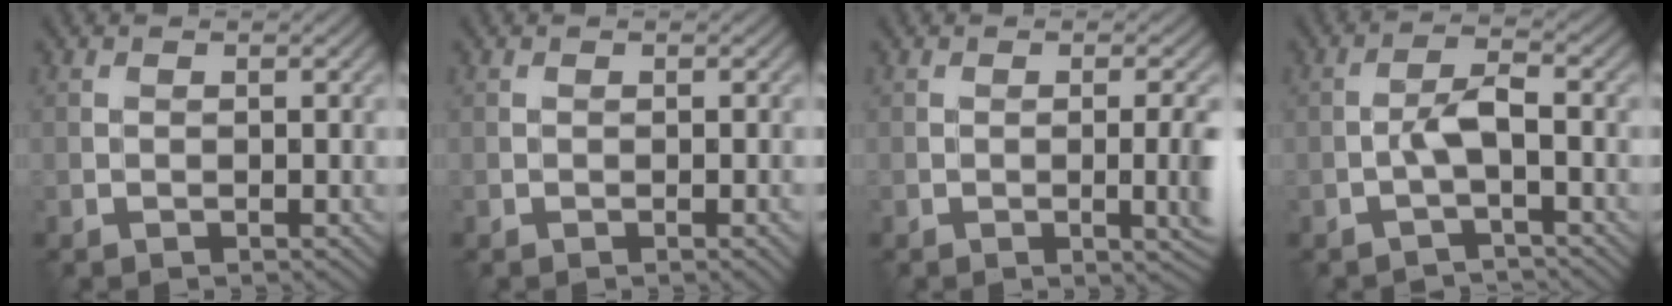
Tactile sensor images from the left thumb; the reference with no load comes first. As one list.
[{"total": 0.7, "force": [-0.4, 0.1, 0.6], "torque": [-0.011, -0.001, -0.006]}, {"total": 3.5, "force": [-0.3, 0.7, 3.4], "torque": [-0.053, -0.003, -0.002]}, {"total": 3.1, "force": [-1.5, 0.9, 2.5], "torque": [-0.051, 0.009, -0.037]}]